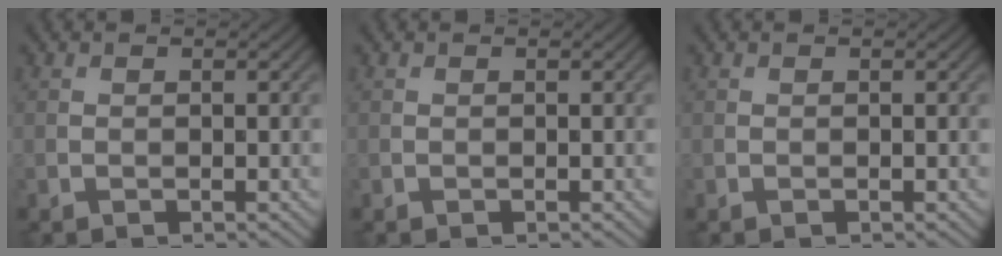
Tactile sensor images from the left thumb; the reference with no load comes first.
{"total": 0.0}
{"total": 0.0}